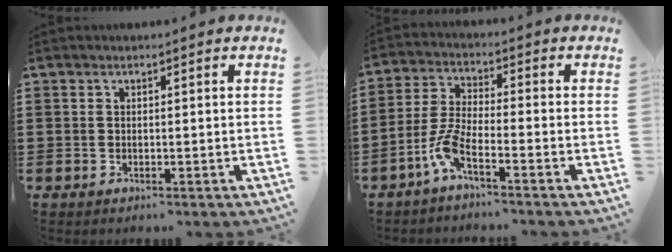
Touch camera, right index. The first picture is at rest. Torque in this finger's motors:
{"motor_torque": [1.00, 1.14, 0.56, 0.17]}